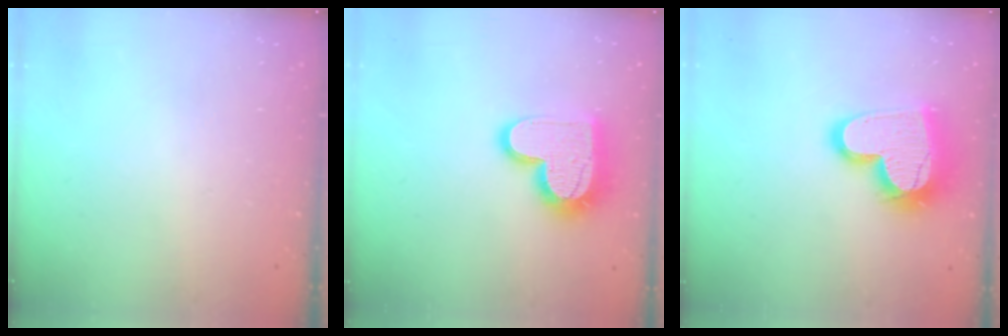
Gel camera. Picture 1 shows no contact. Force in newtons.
{"total": 17.2, "press": 17.2, "slide": 1.2}
{"total": 21.2, "press": 21.1, "slide": 1.9}